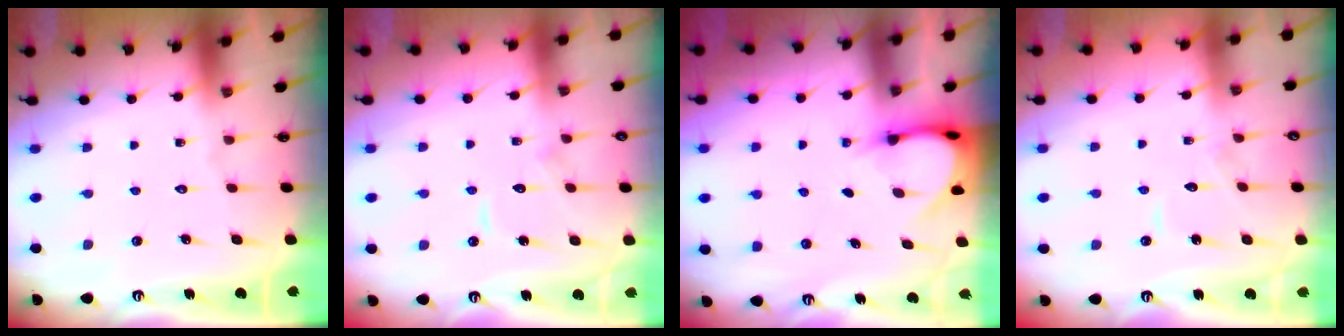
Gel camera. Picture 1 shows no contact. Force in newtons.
{"total": 6.8, "press": 6.7, "slide": 0.7}
{"total": 3.9, "press": 3.9, "slide": 0.3}
{"total": 6.1, "press": 6.1, "slide": 0.5}